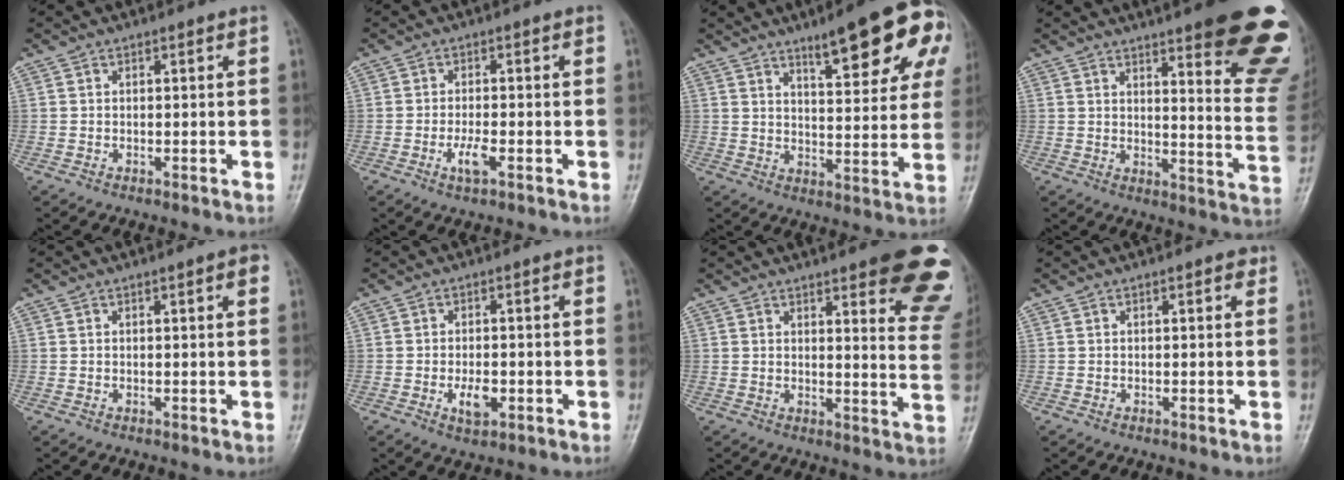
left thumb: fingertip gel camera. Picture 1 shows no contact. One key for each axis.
{"total": 3.4, "fx": -1.4, "fy": 1.0, "fz": 2.9, "tx": -0.059, "ty": 0.004, "tz": -0.027}
{"total": 16.8, "fx": 9.1, "fy": 4.6, "fz": 13.3, "tx": -0.138, "ty": -0.030, "tz": 0.122}
{"total": 23.4, "fx": 15.2, "fy": 4.5, "fz": 17.2, "tx": -0.174, "ty": -0.078, "tz": 0.184}
{"total": 2.0, "fx": 0.9, "fy": 0.3, "fz": 1.8, "tx": -0.021, "ty": 0.001, "tz": 0.010}
{"total": 4.1, "fx": -1.2, "fy": 2.1, "fz": 3.3, "tx": -0.051, "ty": 0.001, "tz": -0.016}
{"total": 19.4, "fx": 12.5, "fy": 5.0, "fz": 14.1, "tx": -0.140, "ty": -0.057, "tz": 0.135}
{"total": 1.3, "fx": 0.6, "fy": 0.5, "fz": 1.0, "tx": -0.008, "ty": 0.001, "tz": 0.006}